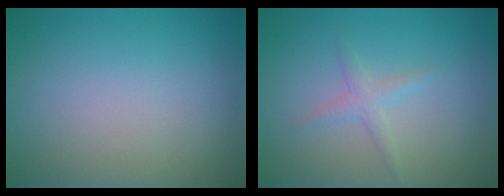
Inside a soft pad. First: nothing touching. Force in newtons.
{"total": 1.4, "press": 1.4, "slide": 0.1}